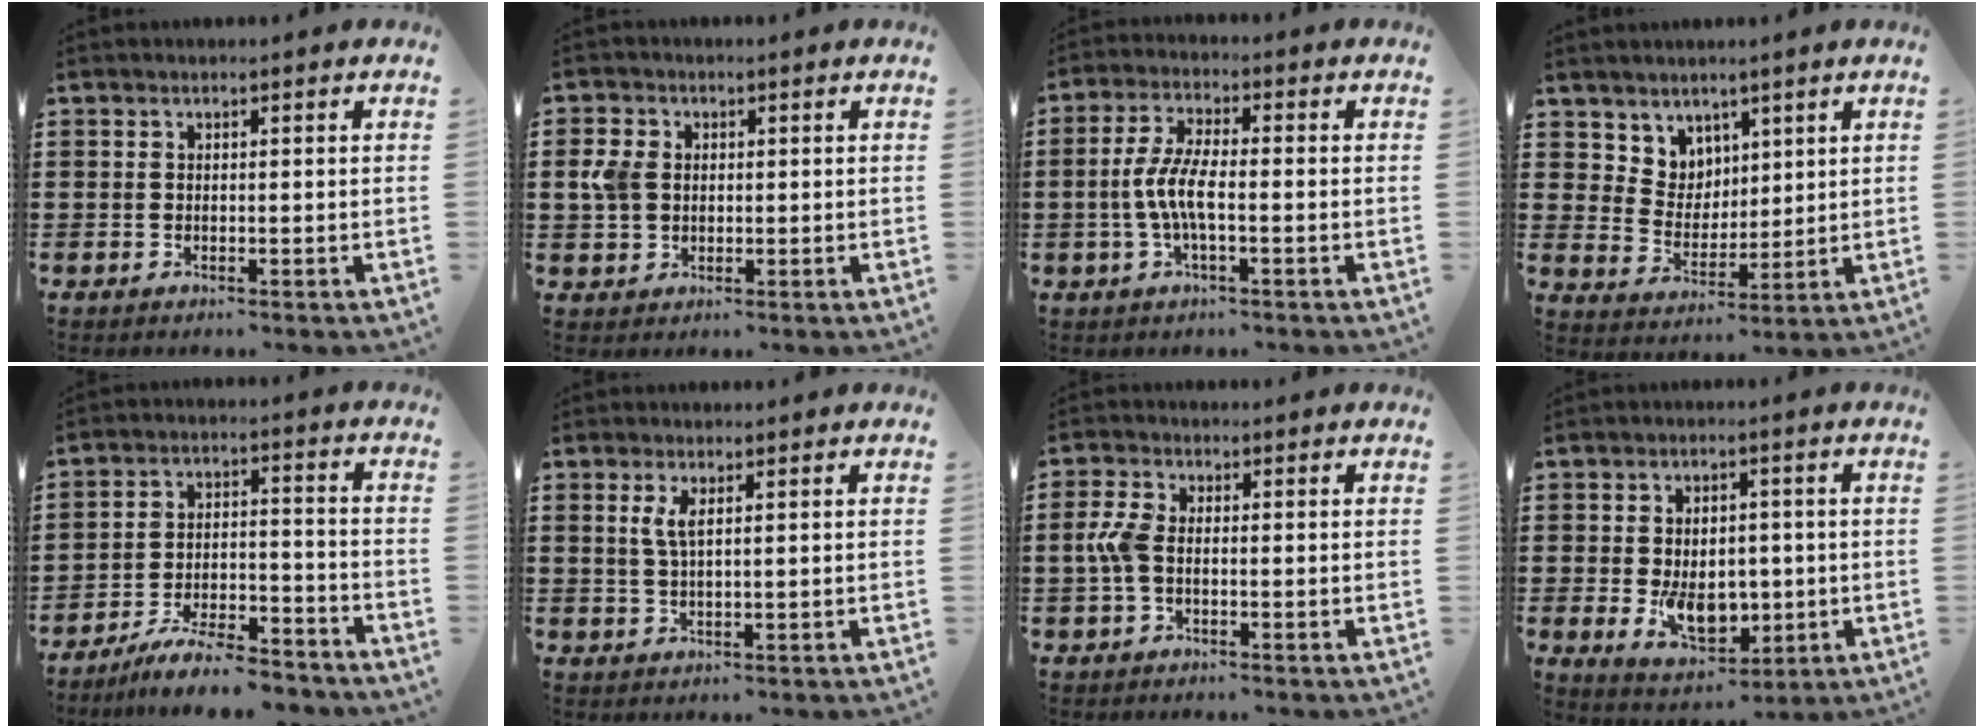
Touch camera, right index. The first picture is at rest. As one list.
[{"total": 4.2, "force": [0.5, 3.3, 2.6], "torque": [-0.082, 0.005, -0.001]}, {"total": 5.8, "force": [-1.4, 1.6, 5.4], "torque": [-0.130, -0.008, -0.036]}, {"total": 5.6, "force": [3.8, 4.1, -0.2], "torque": [-0.028, -0.005, 0.074]}, {"total": 7.9, "force": [-7.2, 1.0, 3.1], "torque": [-0.061, 0.013, -0.138]}, {"total": 2.9, "force": [1.0, 0.8, 2.6], "torque": [-0.055, 0.004, 0.016]}, {"total": 4.2, "force": [-0.6, 2.2, 3.5], "torque": [-0.094, -0.005, -0.019]}, {"total": 8.0, "force": [-1.1, 5.5, 5.7], "torque": [-0.093, 0.004, -0.020]}]